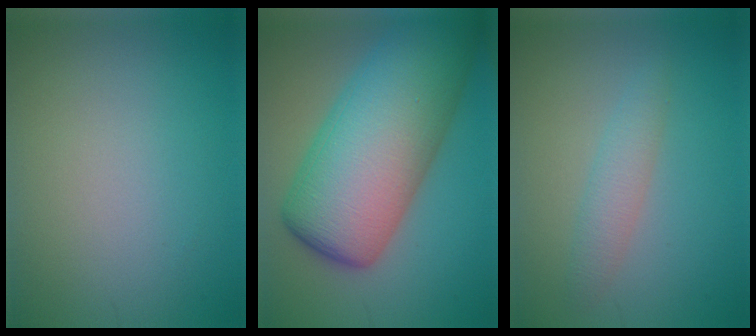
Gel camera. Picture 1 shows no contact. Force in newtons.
{"total": 14.4, "press": 14.4, "slide": 0.2}
{"total": 2.1, "press": 2.1, "slide": 0.1}